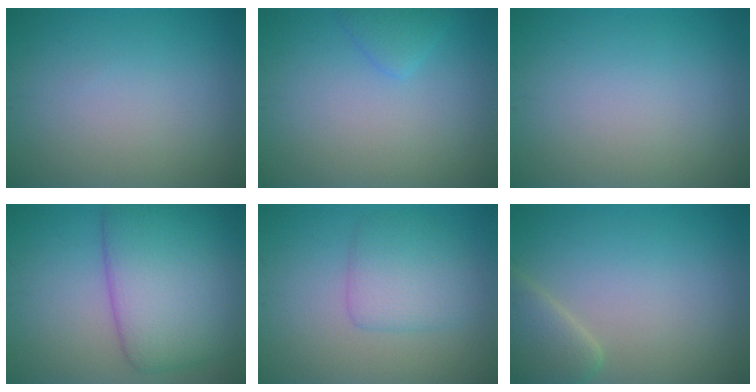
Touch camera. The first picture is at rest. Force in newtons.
{"total": 1.5, "press": 1.5, "slide": 0.1}
{"total": 0.0}
{"total": 9.6, "press": 9.6, "slide": 0.3}
{"total": 3.5, "press": 3.5, "slide": 0.1}
{"total": 3.2, "press": 3.2, "slide": 0.4}